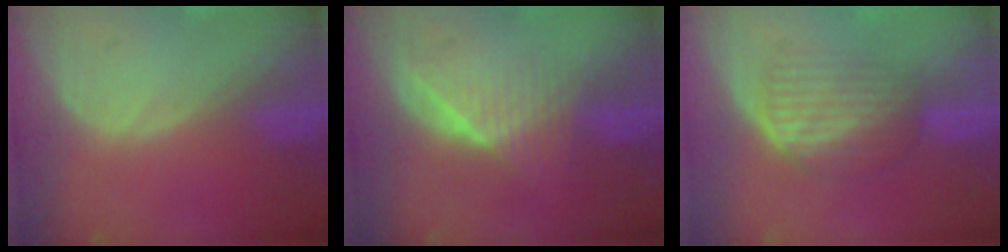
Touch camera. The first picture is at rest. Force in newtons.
{"total": 6.3, "press": 5.8, "slide": 2.6}
{"total": 6.9, "press": 5.9, "slide": 3.6}